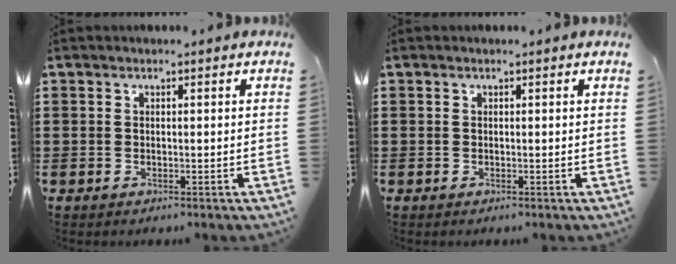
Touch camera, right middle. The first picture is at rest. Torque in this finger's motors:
{"motor_torque": [-0.08, -0.12, 0.00, 0.00]}